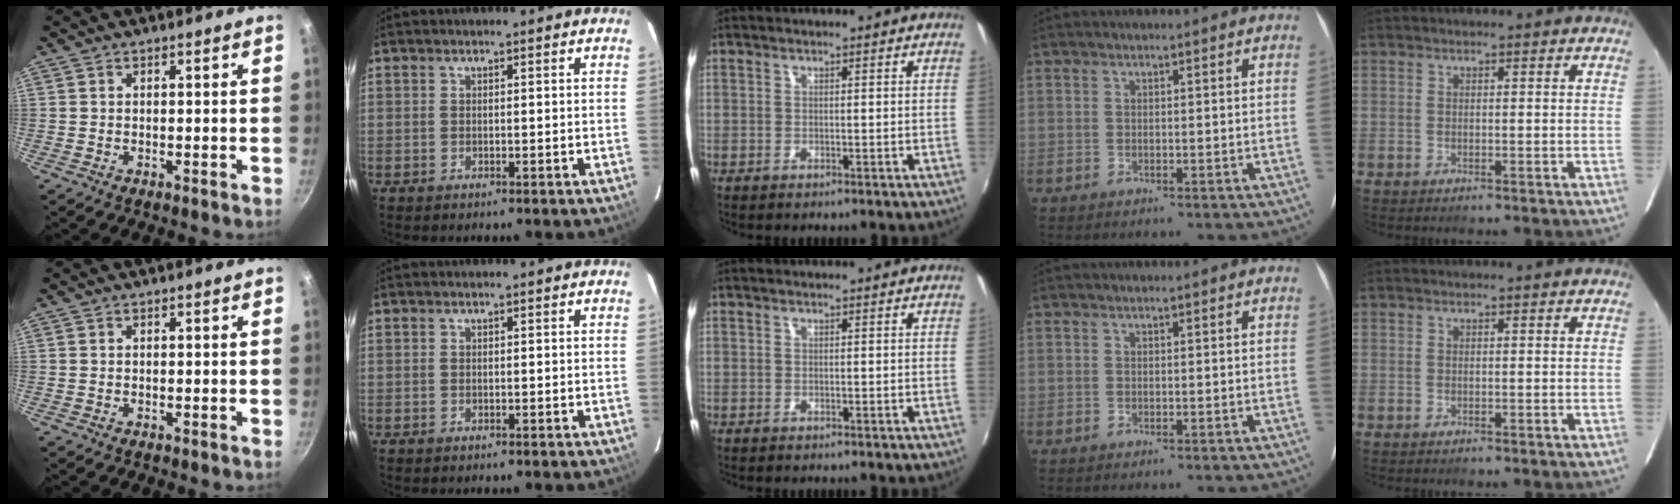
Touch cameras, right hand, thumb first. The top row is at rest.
{}